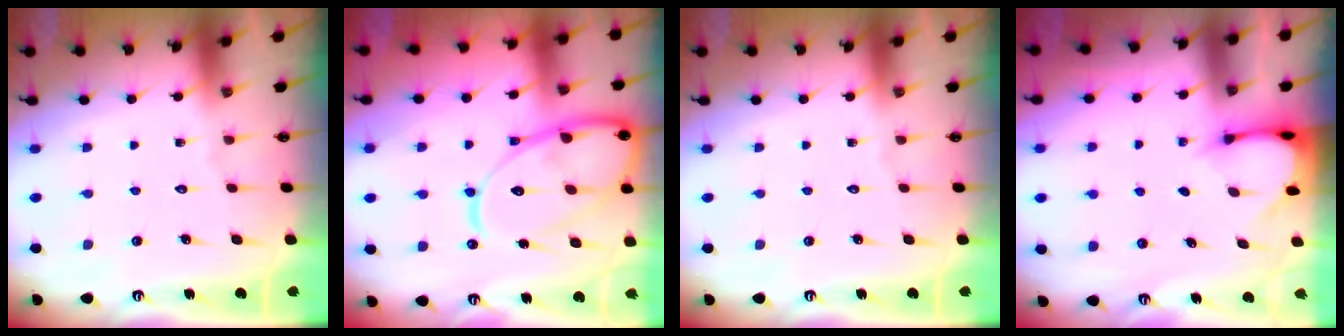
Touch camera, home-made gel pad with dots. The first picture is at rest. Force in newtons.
{"total": 19.1, "press": 19.0, "slide": 1.9}
{"total": 0.0}
{"total": 3.2, "press": 3.2, "slide": 0.2}